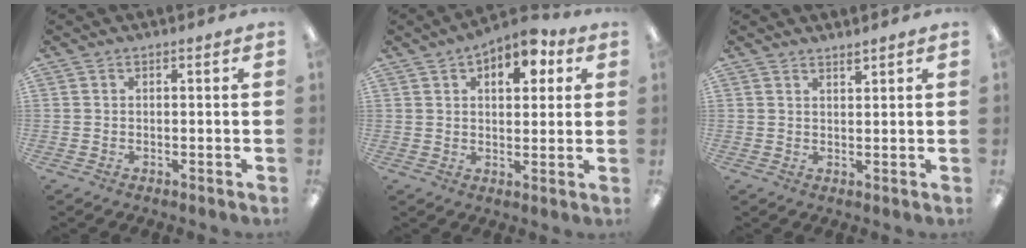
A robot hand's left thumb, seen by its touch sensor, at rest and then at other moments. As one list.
[{"total": 8.4, "force": [4.1, 4.9, 5.4], "torque": [-0.057, -0.014, 0.064]}, {"total": 1.7, "force": [1.6, 0.1, 0.3], "torque": [-0.008, -0.003, 0.030]}]